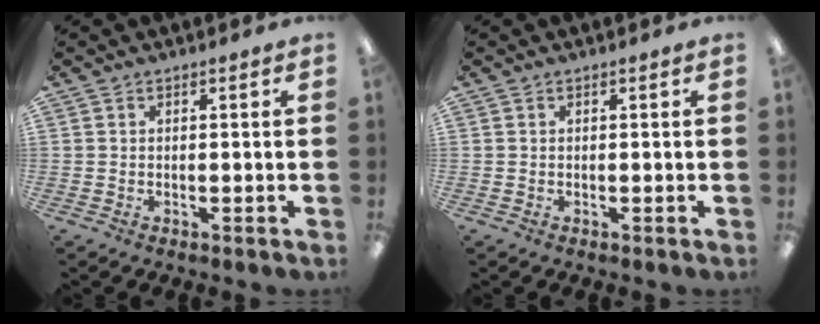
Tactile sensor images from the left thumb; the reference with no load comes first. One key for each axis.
{"total": 0.0}